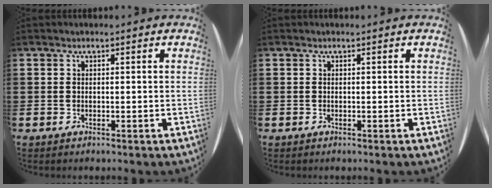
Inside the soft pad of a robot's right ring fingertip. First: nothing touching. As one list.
[{"total": 0.0}]